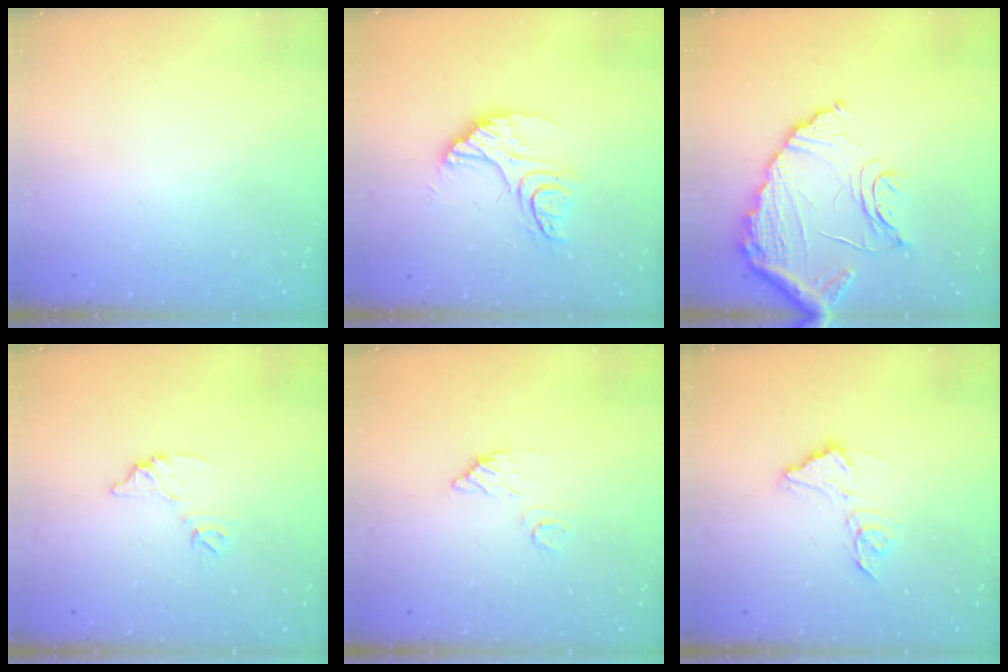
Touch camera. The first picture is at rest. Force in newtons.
{"total": 13.5, "press": 13.4, "slide": 1.3}
{"total": 15.1, "press": 15.0, "slide": 1.4}
{"total": 8.1, "press": 8.1, "slide": 0.5}
{"total": 5.1, "press": 5.1, "slide": 0.4}
{"total": 9.9, "press": 9.8, "slide": 0.8}